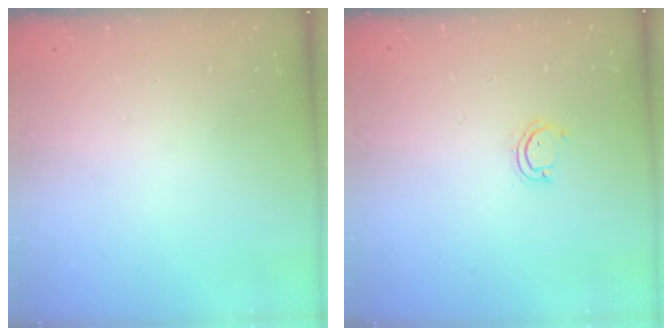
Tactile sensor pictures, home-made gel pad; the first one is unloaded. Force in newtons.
{"total": 3.3, "press": 3.3, "slide": 0.2}